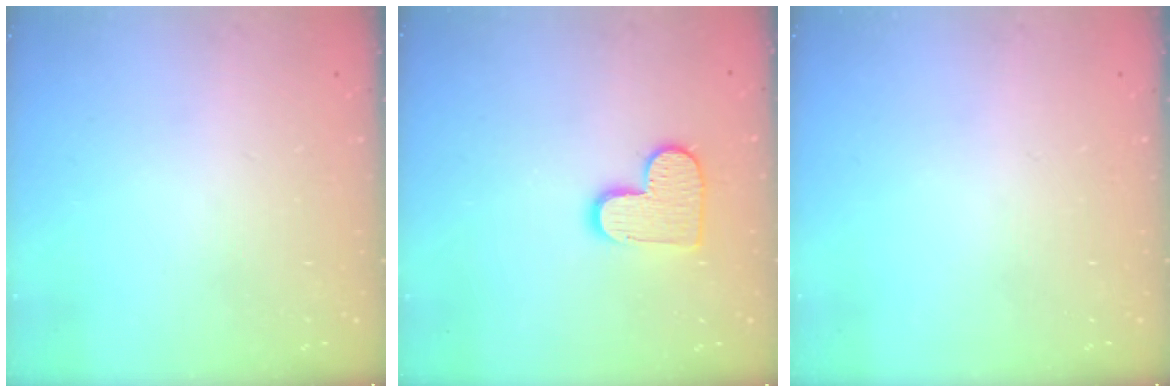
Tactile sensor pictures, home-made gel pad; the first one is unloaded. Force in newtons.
{"total": 10.5, "press": 10.5, "slide": 0.5}
{"total": 0.0}